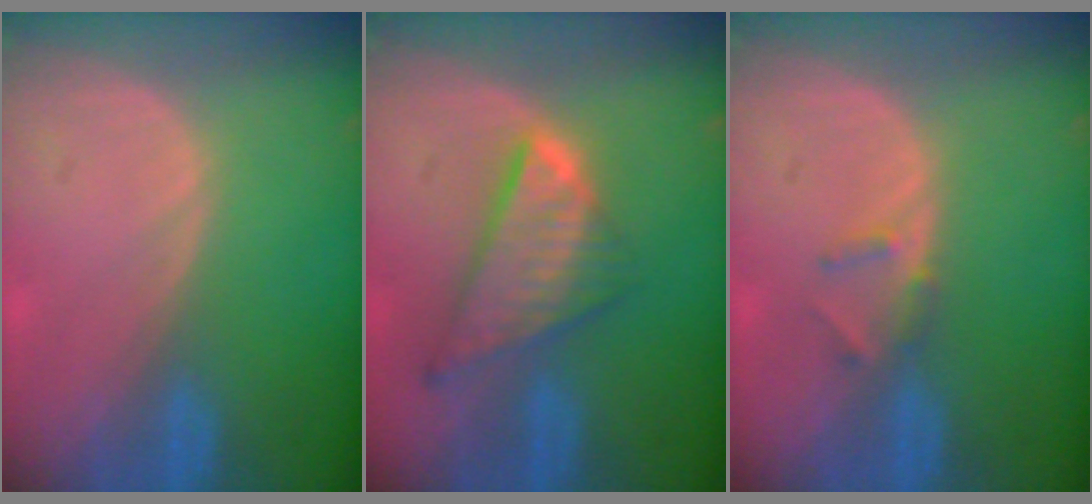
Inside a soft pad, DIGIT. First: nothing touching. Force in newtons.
{"total": 8.8, "press": 7.5, "slide": 4.5}
{"total": 1.9, "press": 1.7, "slide": 0.9}